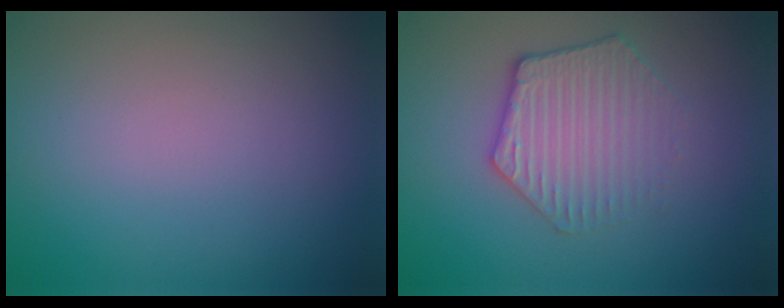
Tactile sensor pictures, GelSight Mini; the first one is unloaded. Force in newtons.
{"total": 3.3, "press": 3.2, "slide": 1.0}